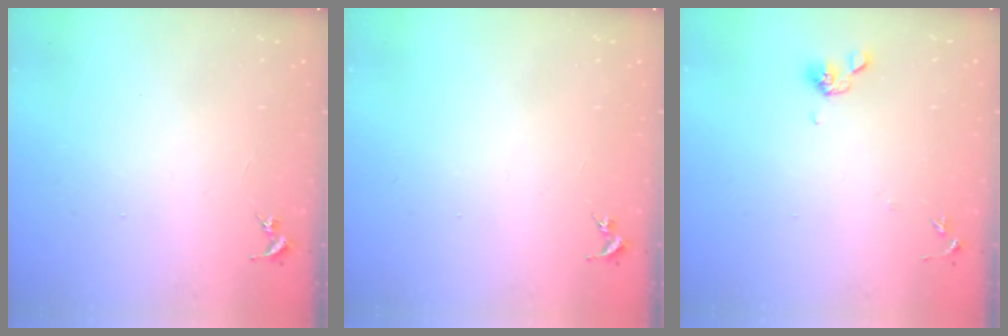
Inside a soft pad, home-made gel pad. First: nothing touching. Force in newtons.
{"total": 0.0}
{"total": 7.1, "press": 6.8, "slide": 1.8}